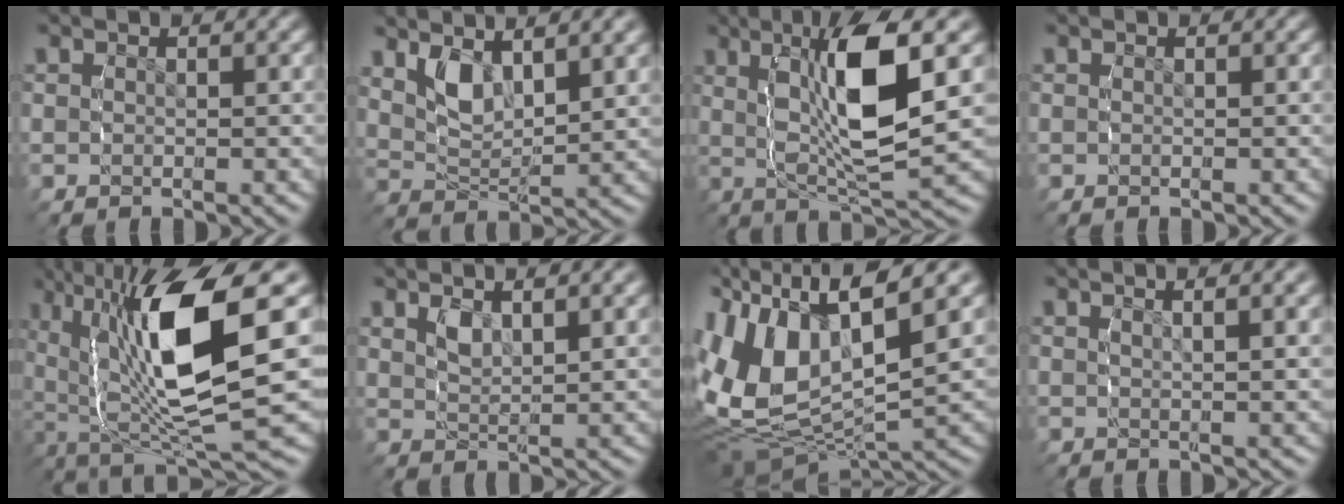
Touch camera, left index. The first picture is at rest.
{"total": 5.4, "force": [1.8, 3.5, 3.7], "torque": [-0.086, -0.002, 0.028]}
{"total": 10.2, "force": [1.4, 4.2, 9.2], "torque": [-0.170, 0.002, 0.019]}
{"total": 0.0}
{"total": 15.8, "force": [-0.5, 8.1, 13.6], "torque": [-0.248, -0.018, 0.001]}
{"total": 2.4, "force": [1.1, 0.9, 1.8], "torque": [-0.048, -0.006, 0.020]}
{"total": 15.8, "force": [-0.5, 11.8, 10.6], "torque": [-0.241, -0.038, 0.000]}
{"total": 3.6, "force": [2.3, 0.9, 2.6], "torque": [-0.035, 0.007, 0.034]}